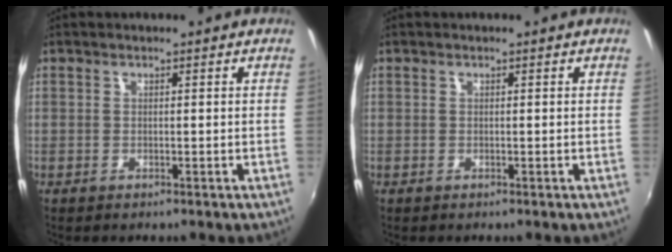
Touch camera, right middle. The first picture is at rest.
{"total": 0.0}